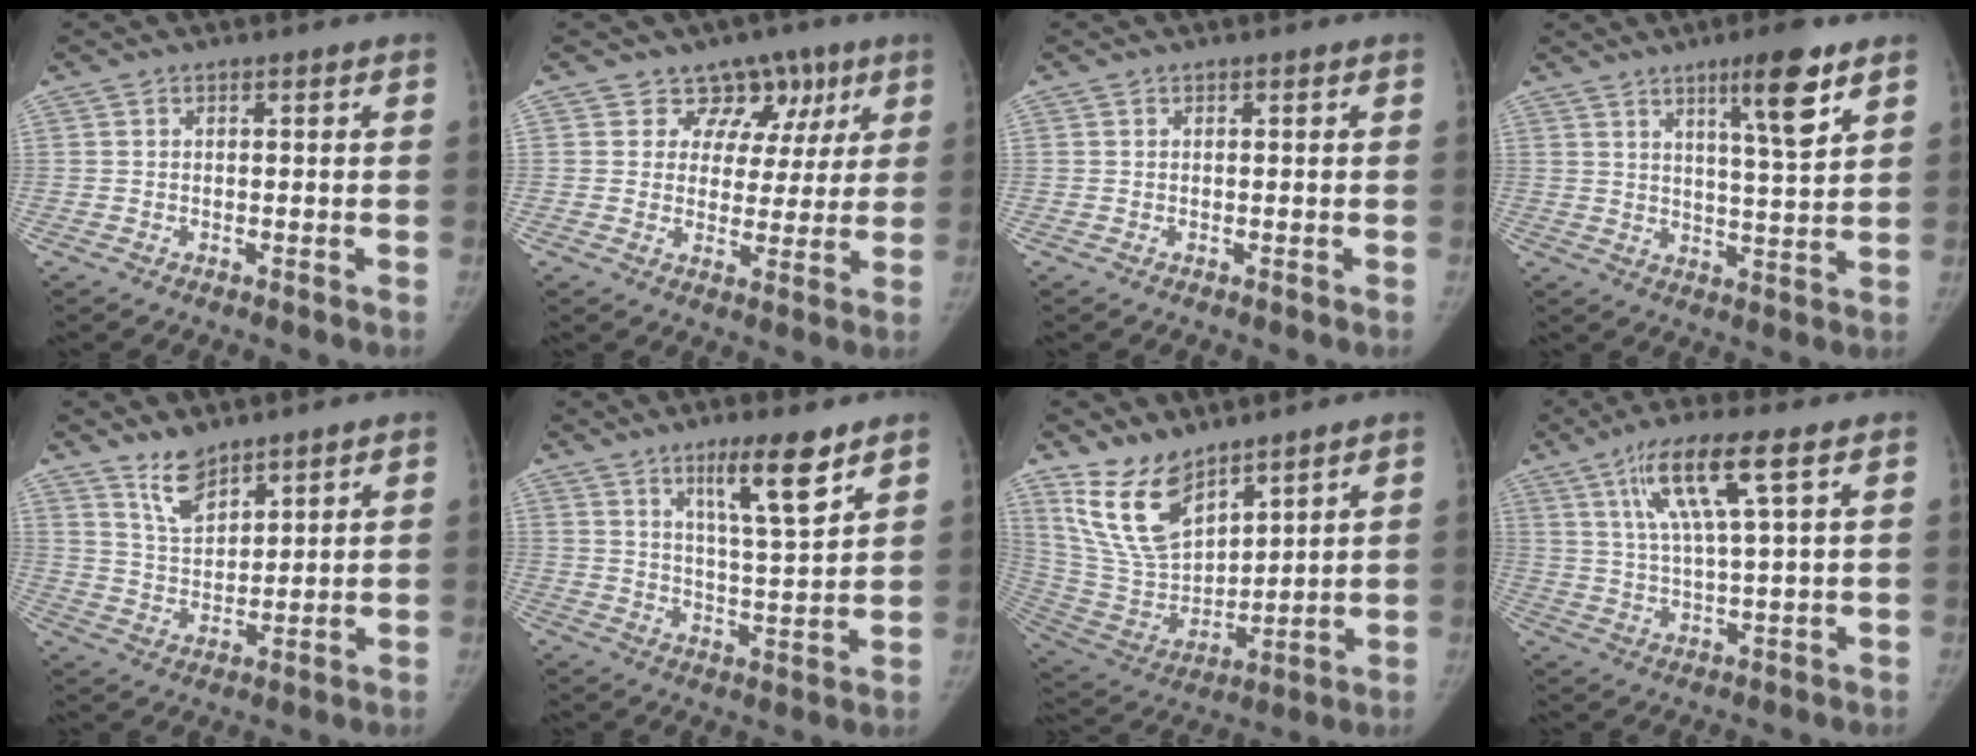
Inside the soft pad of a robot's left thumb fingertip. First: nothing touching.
{"total": 8.6, "force": [5.0, 6.9, 1.3], "torque": [0.042, -0.012, 0.066]}
{"total": 0.0}
{"total": 9.8, "force": [5.8, 1.1, 7.9], "torque": [-0.116, -0.034, 0.091]}
{"total": 6.7, "force": [5.3, 2.6, 3.0], "torque": [-0.036, -0.042, 0.107]}
{"total": 10.3, "force": [6.6, 1.4, 7.8], "torque": [-0.120, -0.045, 0.112]}
{"total": 14.6, "force": [10.4, 7.0, 7.5], "torque": [-0.110, -0.060, 0.224]}
{"total": 11.3, "force": [5.1, 1.3, 9.9], "torque": [-0.199, -0.011, 0.097]}